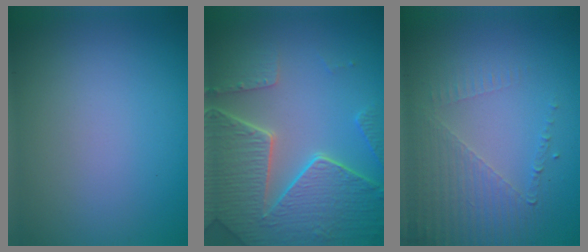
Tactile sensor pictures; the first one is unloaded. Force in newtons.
{"total": 8.4, "press": 6.1, "slide": 5.7}
{"total": 4.9, "press": 2.9, "slide": 3.9}